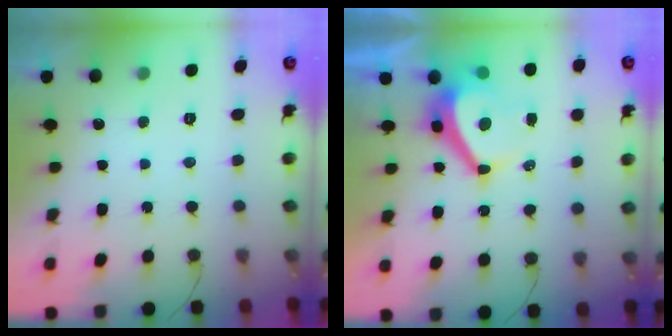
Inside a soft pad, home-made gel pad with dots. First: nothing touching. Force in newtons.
{"total": 9.2, "press": 9.2, "slide": 1.0}